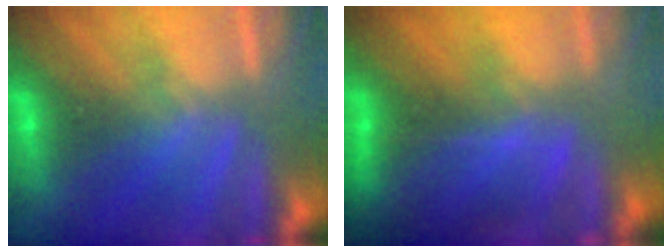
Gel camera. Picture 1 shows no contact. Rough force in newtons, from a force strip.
{"total": 9.4}